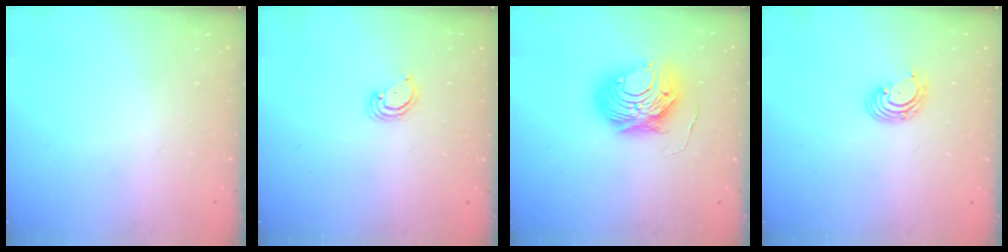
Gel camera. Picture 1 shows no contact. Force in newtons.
{"total": 2.6, "press": 2.6, "slide": 0.2}
{"total": 10.5, "press": 10.5, "slide": 1.0}
{"total": 2.7, "press": 2.7, "slide": 0.1}